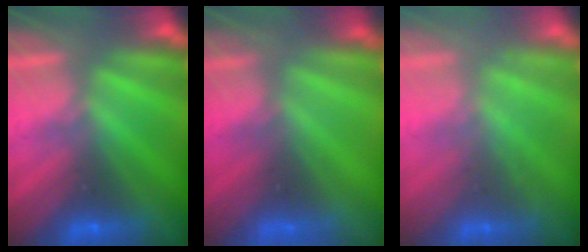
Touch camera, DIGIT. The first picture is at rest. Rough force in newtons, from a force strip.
{"total": 6.4}
{"total": 2.1}